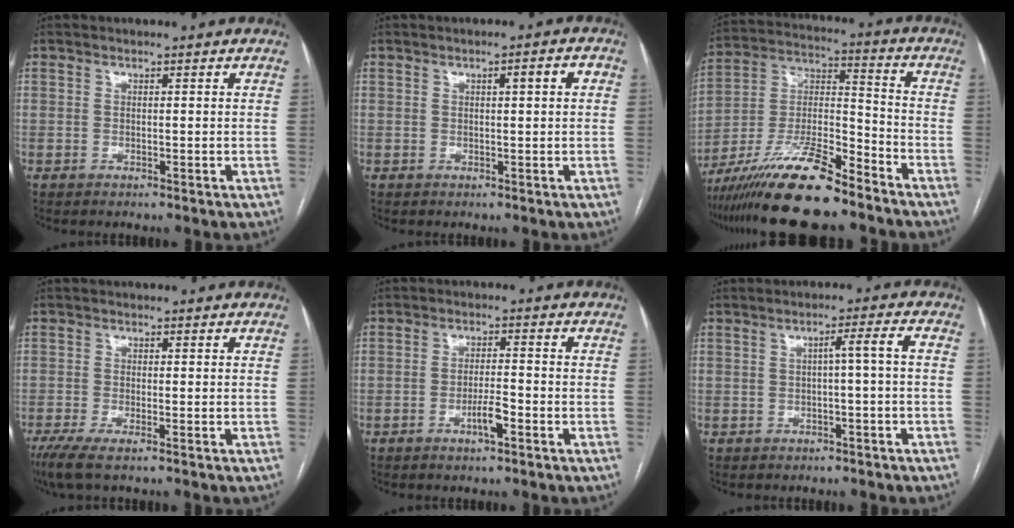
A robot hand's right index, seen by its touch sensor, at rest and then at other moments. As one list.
[{"total": 2.5, "force": [0.5, 0.3, 2.4], "torque": [-0.035, 0.008, 0.008]}, {"total": 16.2, "force": [-12.8, 2.3, 9.6], "torque": [-0.187, -0.002, -0.230]}, {"total": 4.2, "force": [-2.8, 0.4, 3.1], "torque": [-0.056, -0.012, -0.052]}, {"total": 3.5, "force": [-1.8, 0.5, 3.0], "torque": [-0.055, 0.000, -0.032]}, {"total": 2.9, "force": [-0.4, -0.4, 2.8], "torque": [-0.043, 0.013, -0.002]}]